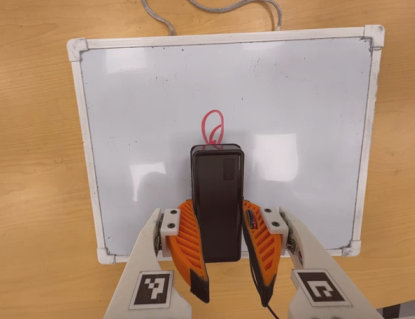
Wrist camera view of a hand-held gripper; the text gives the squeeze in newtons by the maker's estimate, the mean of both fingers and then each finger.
{"total": 9.5, "left": 7.9, "right": 11.1}